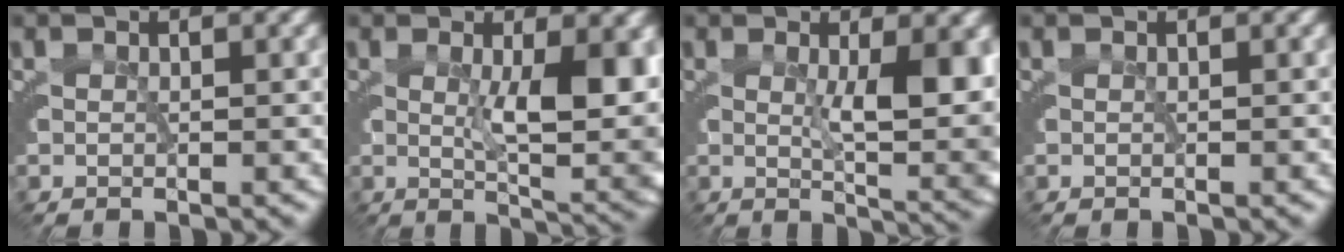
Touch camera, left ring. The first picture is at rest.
{"total": 7.4, "force": [0.1, 1.3, 7.3], "torque": [-0.081, -0.016, 0.014]}
{"total": 6.8, "force": [0.4, 1.0, 6.7], "torque": [-0.068, -0.013, 0.014]}
{"total": 0.0}